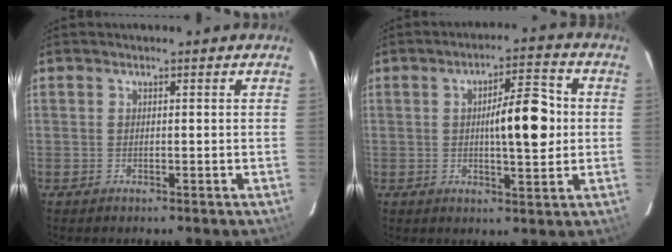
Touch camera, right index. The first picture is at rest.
{"total": 9.2, "force": [0.4, 2.3, 8.9], "torque": [-0.133, 0.014, 0.006]}